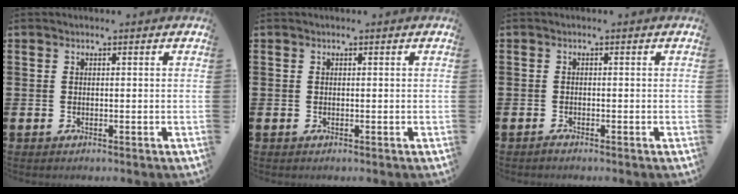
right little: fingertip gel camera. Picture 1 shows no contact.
{"total": 0.0}
{"total": 0.5, "force": [-0.5, 0.0, 0.1], "torque": [-0.002, -0.003, -0.010]}